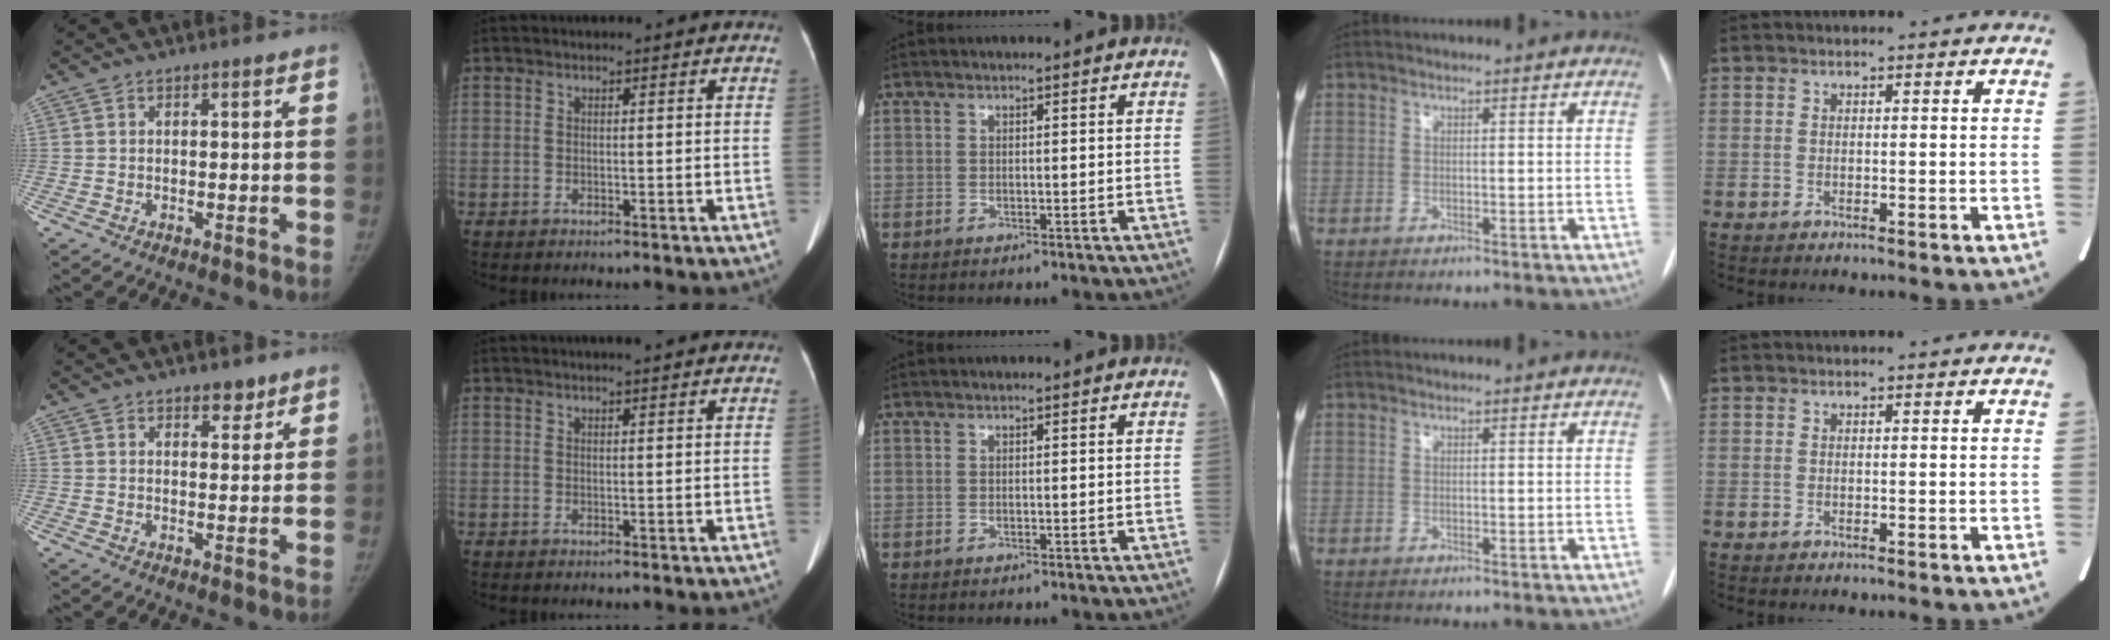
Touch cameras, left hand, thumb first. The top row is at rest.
{"thumb": {"total": 3.1, "force": [2.3, 1.5, 1.3], "torque": [-0.001, -0.015, 0.034]}, "index": {"total": 1.9, "force": [1.5, 0.0, 1.1], "torque": [-0.009, 0.013, 0.012]}}